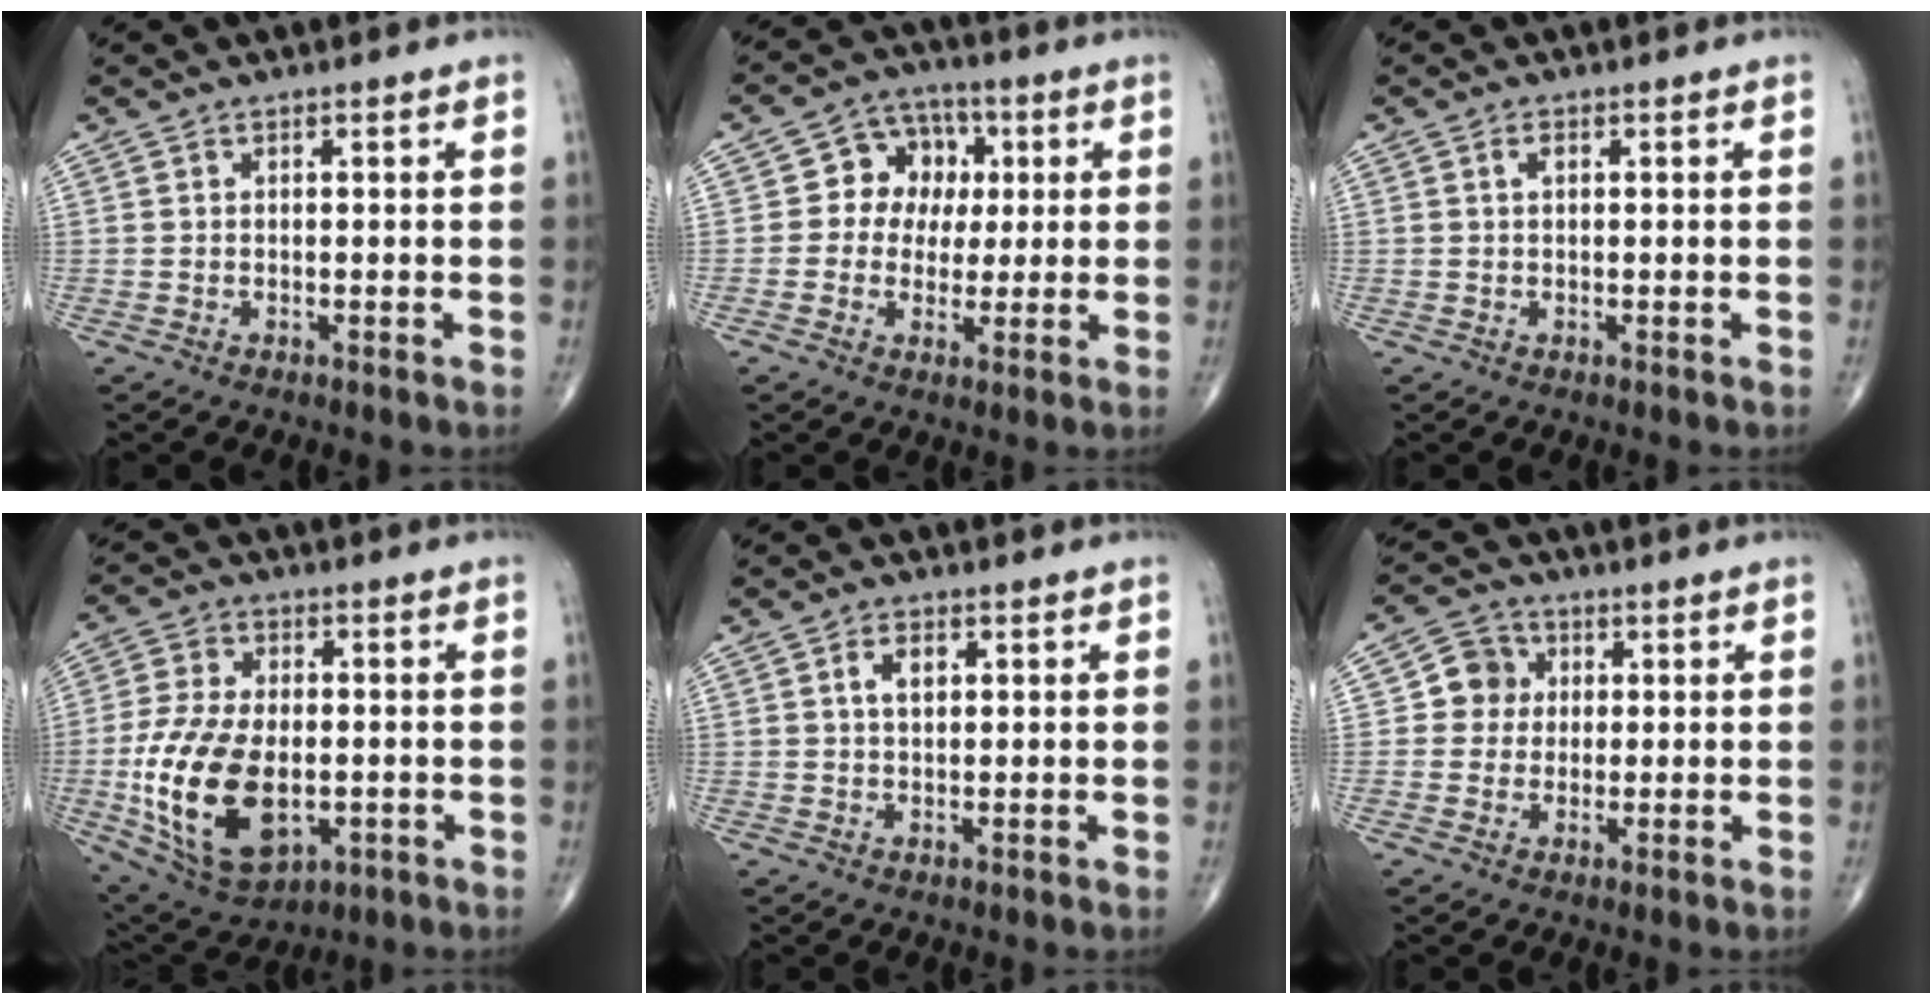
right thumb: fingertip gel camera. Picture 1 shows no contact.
{"total": 8.8, "force": [1.2, 7.6, 4.4], "torque": [-0.012, 0.009, 0.010]}
{"total": 1.1, "force": [0.3, 0.6, 0.9], "torque": [-0.014, 0.002, 0.004]}
{"total": 19.5, "force": [-3.6, 11.1, 15.6], "torque": [-0.295, -0.004, -0.048]}
{"total": 3.1, "force": [0.9, 1.8, 2.3], "torque": [-0.035, 0.001, 0.015]}
{"total": 5.8, "force": [0.7, 5.5, 1.7], "torque": [0.003, 0.007, 0.003]}